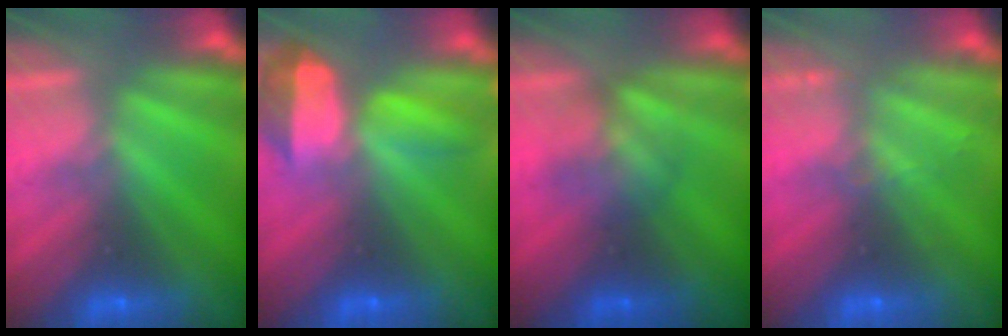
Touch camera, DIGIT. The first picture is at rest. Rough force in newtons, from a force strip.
{"total": 5.7}
{"total": 2.9}
{"total": 2.0}